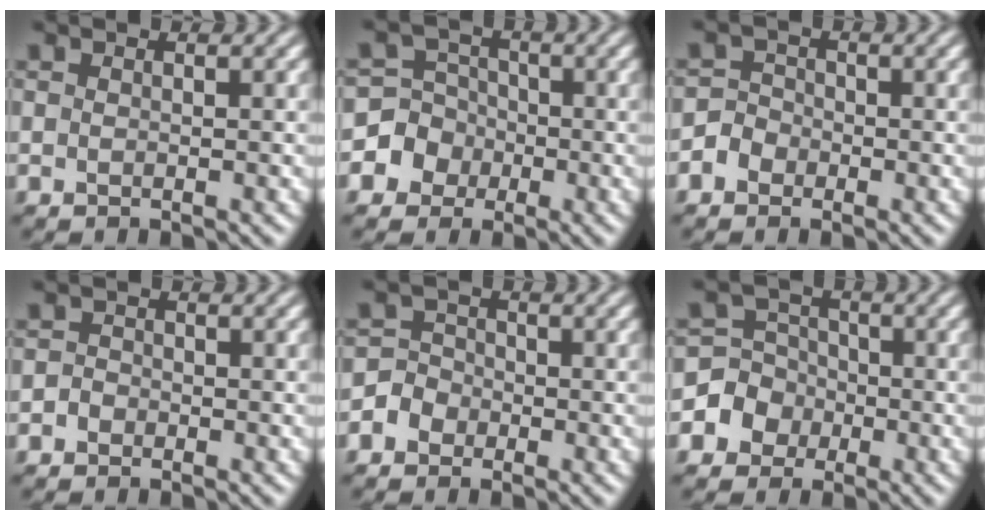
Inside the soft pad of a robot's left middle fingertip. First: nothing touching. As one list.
[{"total": 4.8, "force": [-1.6, 4.5, 0.2], "torque": [0.013, 0.016, -0.050]}, {"total": 1.7, "force": [-1.0, 1.4, 0.1], "torque": [0.000, 0.011, -0.026]}, {"total": 0.8, "force": [-0.5, 0.5, -0.1], "torque": [0.004, 0.009, -0.014]}, {"total": 2.1, "force": [-1.1, 1.8, 0.2], "torque": [0.002, 0.012, -0.027]}, {"total": 4.9, "force": [-1.6, 4.6, 0.4], "torque": [0.008, 0.015, -0.052]}]